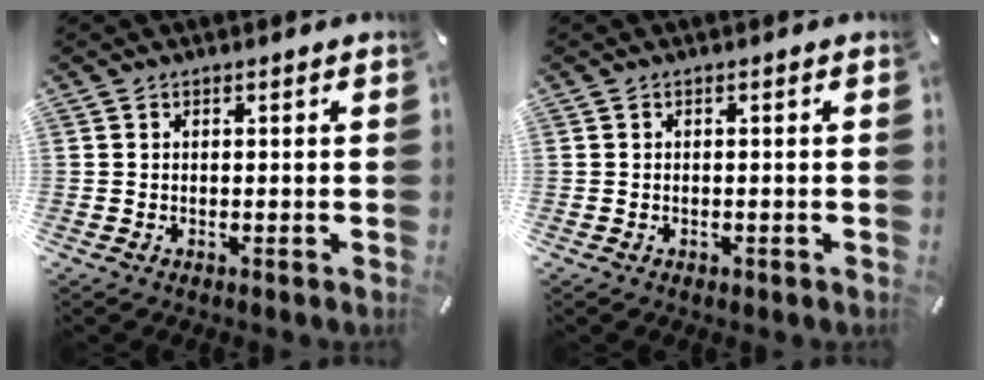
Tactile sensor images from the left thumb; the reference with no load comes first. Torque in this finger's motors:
{"motor_torque": [0.11, 0.16, -0.01, 0.00, -0.01]}